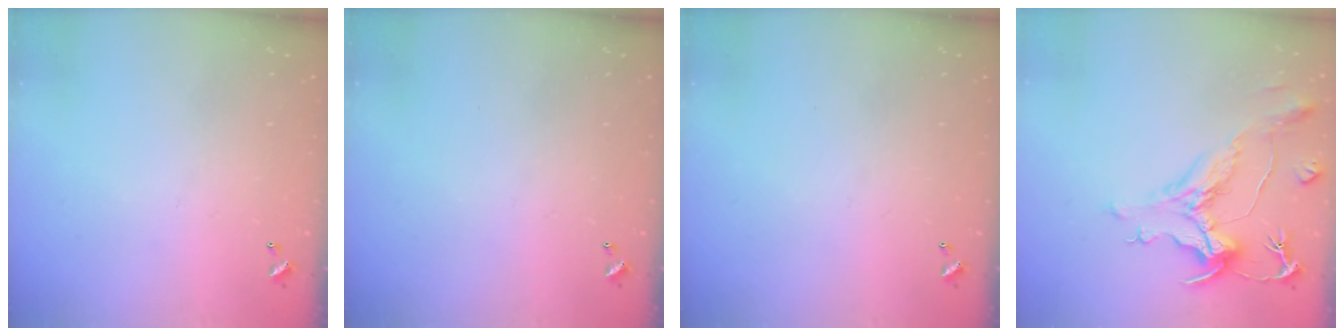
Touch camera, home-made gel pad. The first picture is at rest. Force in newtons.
{"total": 0.0}
{"total": 0.0}
{"total": 1.6, "press": 0.0, "slide": 1.6}